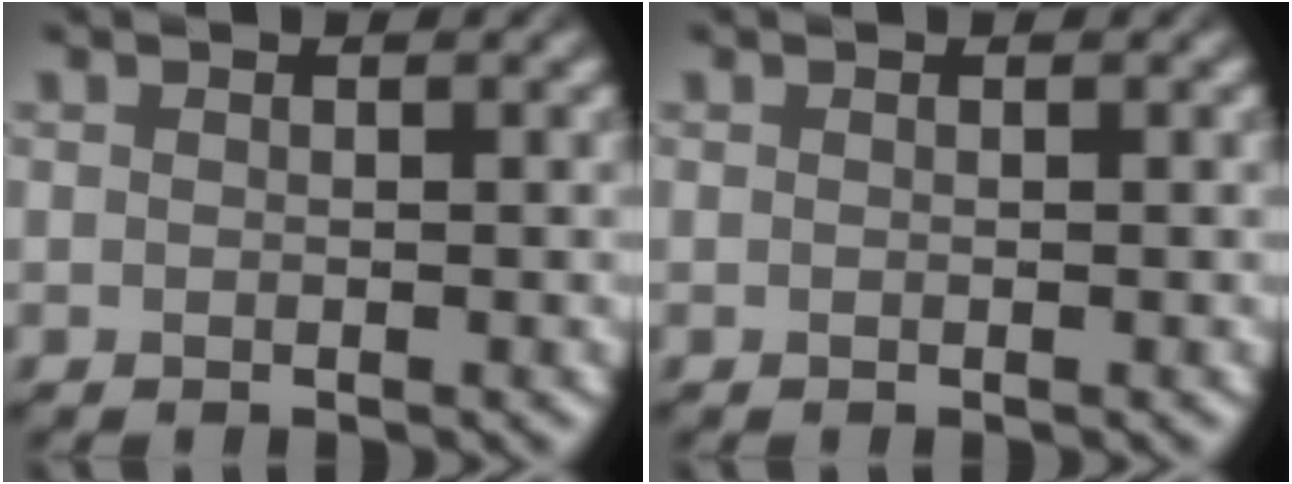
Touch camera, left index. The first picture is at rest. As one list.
[{"total": 0.0}]